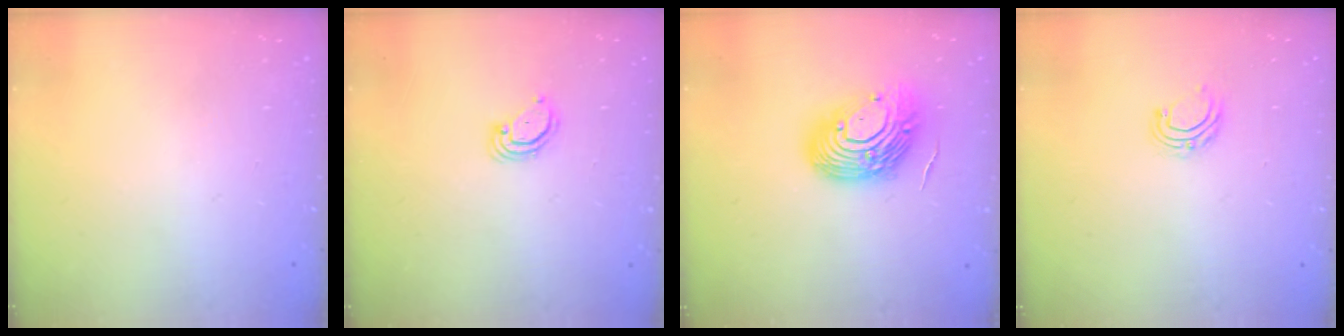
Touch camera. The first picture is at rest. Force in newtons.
{"total": 3.0, "press": 3.0, "slide": 0.2}
{"total": 14.5, "press": 14.4, "slide": 1.9}
{"total": 5.9, "press": 5.9, "slide": 0.4}